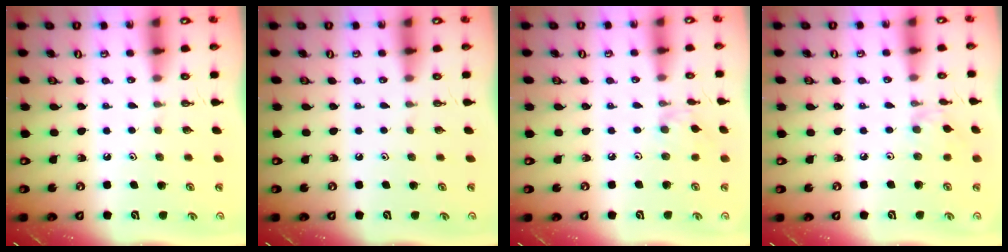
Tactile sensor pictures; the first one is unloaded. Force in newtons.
{"total": 0.0}
{"total": 2.4, "press": 2.4, "slide": 0.5}
{"total": 2.4, "press": 2.4, "slide": 0.5}